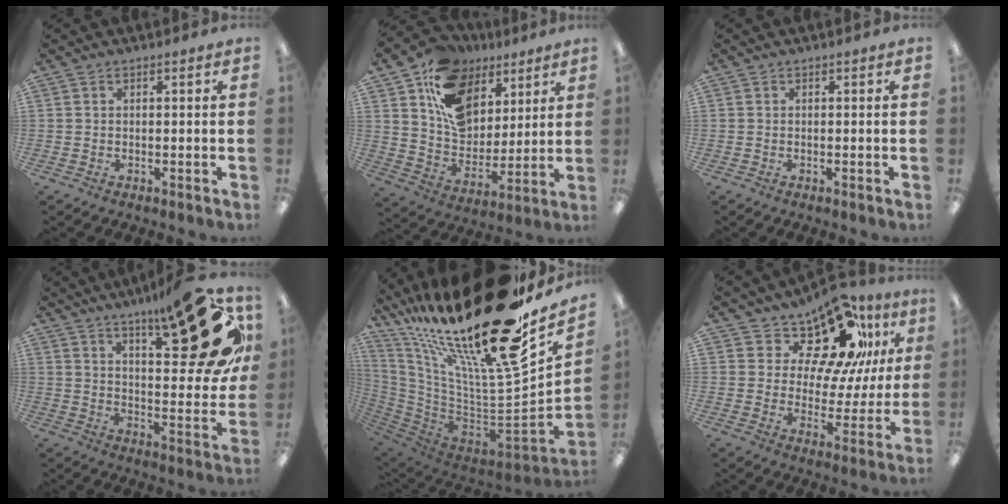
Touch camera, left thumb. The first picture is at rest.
{"total": 16.6, "force": [8.6, 11.8, 7.8], "torque": [-0.141, -0.039, 0.165]}
{"total": 0.0}
{"total": 23.8, "force": [13.9, 6.6, 18.2], "torque": [-0.249, -0.090, 0.213]}
{"total": 29.7, "force": [21.2, 7.6, 19.5], "torque": [-0.258, -0.193, 0.363]}
{"total": 16.1, "force": [12.1, 7.4, 7.6], "torque": [-0.131, -0.087, 0.208]}